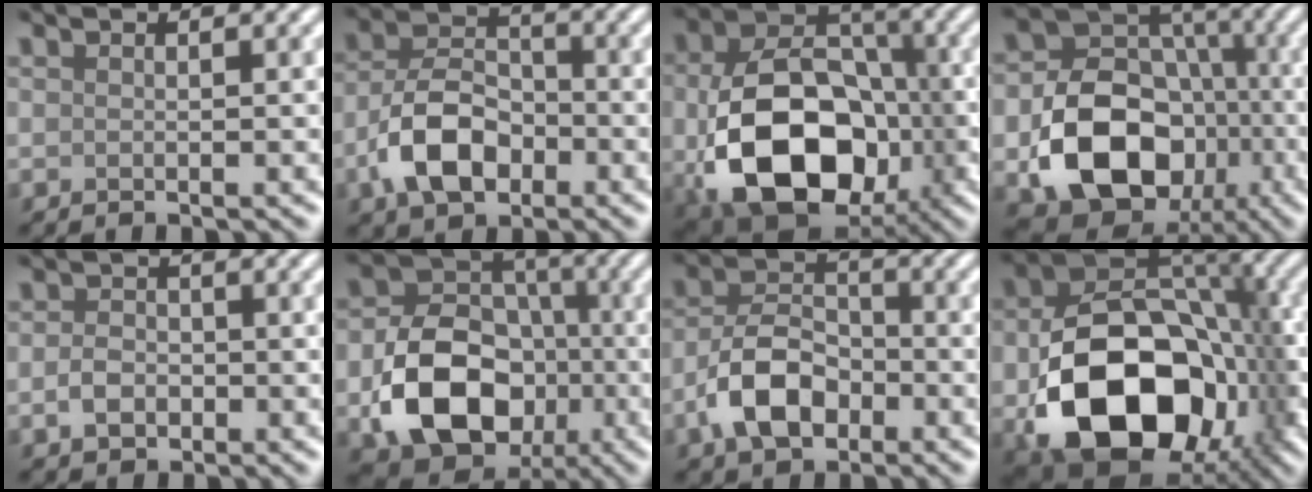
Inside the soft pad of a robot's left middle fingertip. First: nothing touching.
{"total": 6.5, "force": [-2.6, 4.2, 4.3], "torque": [-0.082, 0.008, -0.052]}
{"total": 13.5, "force": [-3.3, 9.5, 9.1], "torque": [-0.170, -0.028, -0.056]}
{"total": 12.3, "force": [-3.7, 9.3, 7.2], "torque": [-0.131, -0.011, -0.066]}
{"total": 2.1, "force": [-0.7, 1.7, 1.0], "torque": [-0.017, 0.004, -0.019]}
{"total": 10.6, "force": [-3.3, 7.8, 6.3], "torque": [-0.111, 0.002, -0.061]}
{"total": 6.0, "force": [-2.5, 3.8, 3.8], "torque": [-0.070, 0.009, -0.052]}
{"total": 15.1, "force": [-5.2, 10.1, 10.0], "torque": [-0.155, -0.023, -0.088]}